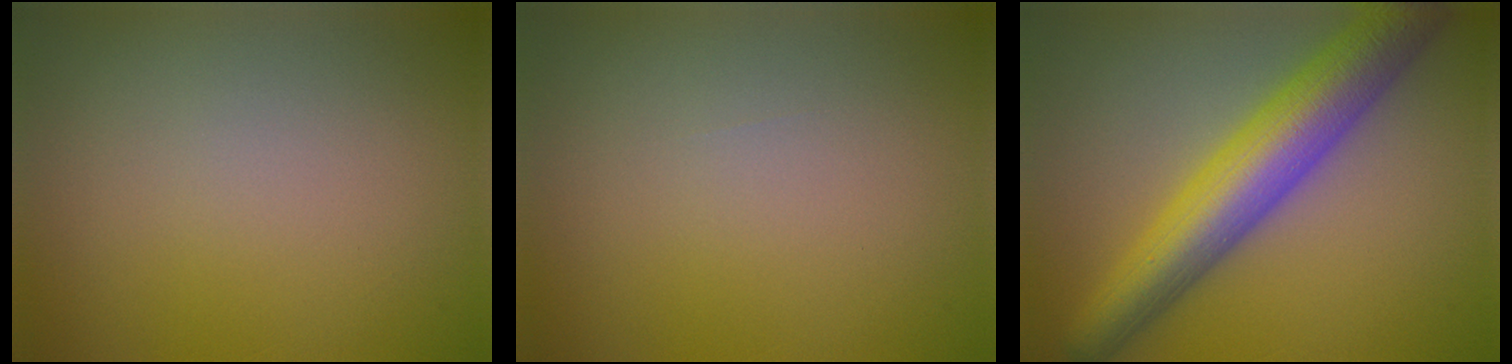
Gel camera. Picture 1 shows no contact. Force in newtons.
{"total": 0.0}
{"total": 8.6, "press": 8.6, "slide": 0.1}